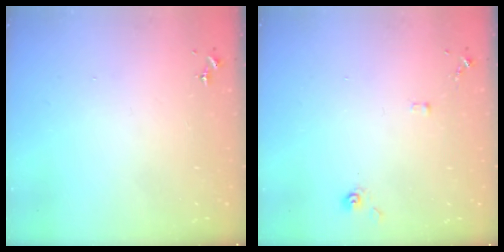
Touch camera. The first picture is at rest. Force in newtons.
{"total": 4.8, "press": 4.8, "slide": 0.3}